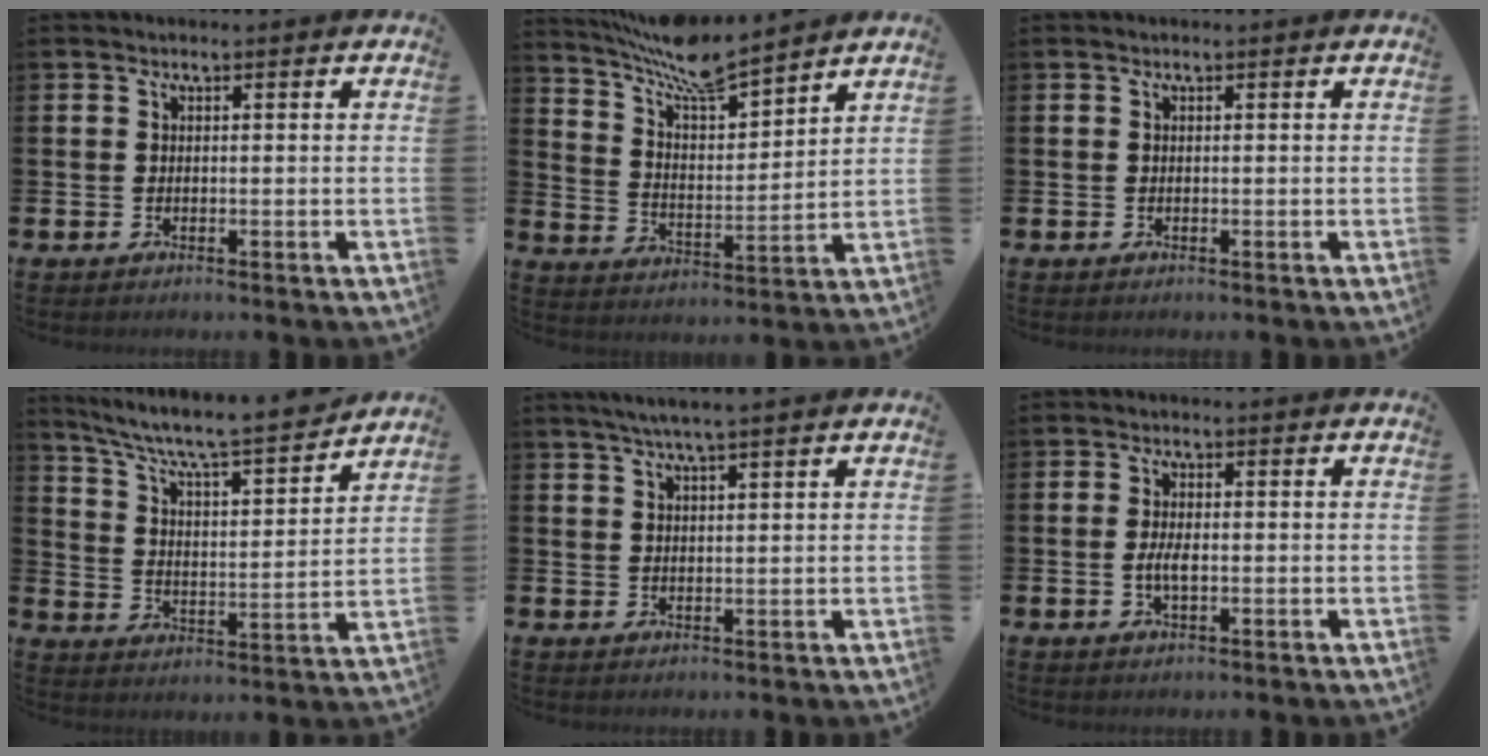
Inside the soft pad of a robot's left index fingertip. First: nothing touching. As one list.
[{"total": 8.7, "force": [8.2, 0.6, 3.0], "torque": [-0.089, -0.053, 0.145]}, {"total": 0.0}, {"total": 7.5, "force": [6.9, 0.8, 3.0], "torque": [-0.089, -0.053, 0.111]}, {"total": 3.5, "force": [3.0, -0.2, 1.8], "torque": [-0.034, -0.006, 0.053]}, {"total": 2.7, "force": [-0.3, 1.2, 2.4], "torque": [-0.036, -0.002, -0.009]}]